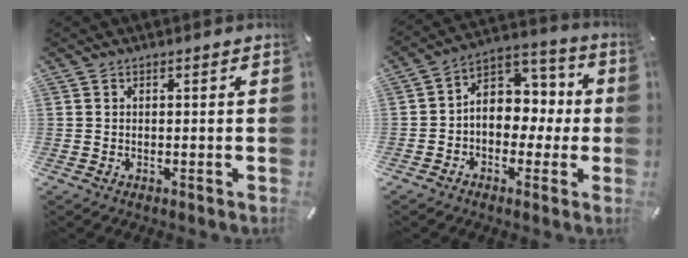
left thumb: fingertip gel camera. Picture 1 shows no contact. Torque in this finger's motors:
{"motor_torque": [0.52, 0.58, 1.04, 0.16, 0.29]}